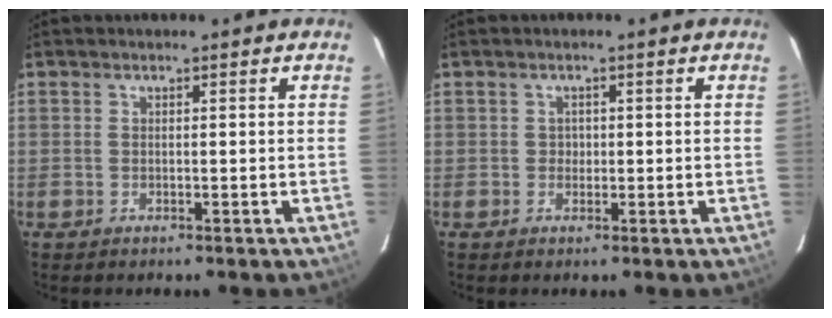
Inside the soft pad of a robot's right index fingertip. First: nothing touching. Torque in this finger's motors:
{"motor_torque": [0.31, 0.00, 0.13, 0.01]}